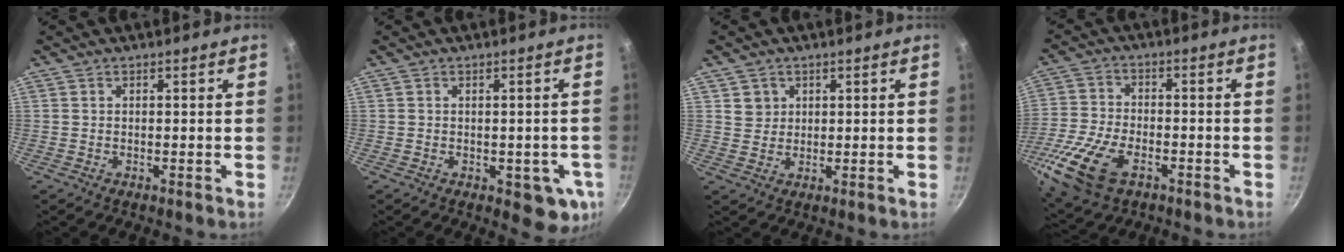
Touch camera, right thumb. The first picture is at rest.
{"total": 7.3, "force": [-1.9, 3.9, 5.9], "torque": [-0.038, 0.001, -0.019]}
{"total": 3.2, "force": [1.2, 2.9, 0.6], "torque": [0.009, 0.004, 0.023]}
{"total": 16.0, "force": [-7.1, 9.1, 11.1], "torque": [-0.236, 0.007, -0.138]}